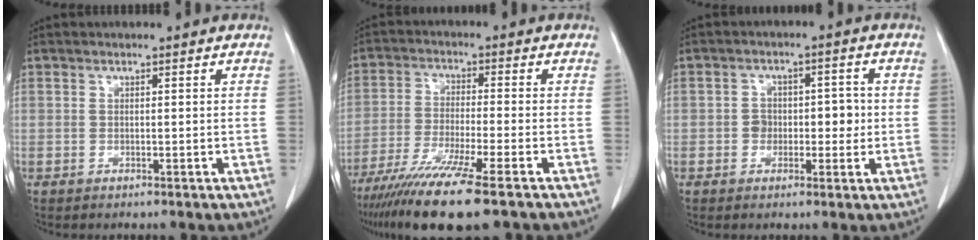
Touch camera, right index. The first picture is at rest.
{"total": 12.8, "force": [-9.3, -0.4, 8.8], "torque": [-0.162, -0.038, -0.156]}
{"total": 4.8, "force": [-0.5, 3.3, 3.4], "torque": [-0.040, 0.022, -0.004]}